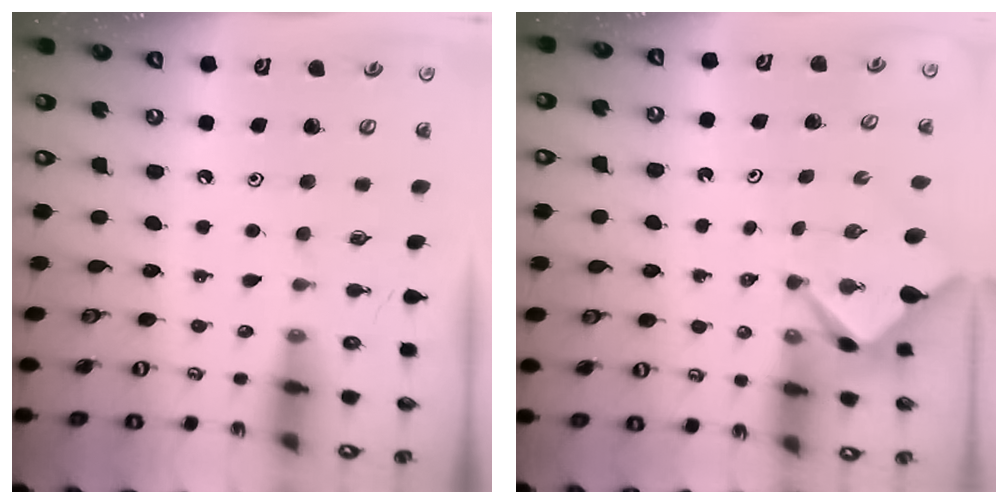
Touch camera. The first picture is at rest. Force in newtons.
{"total": 2.8, "press": 2.8, "slide": 0.3}